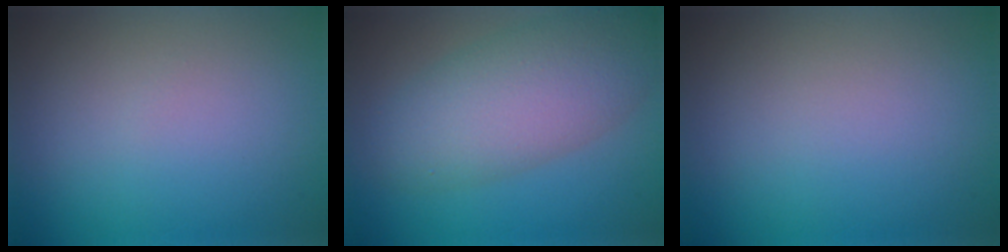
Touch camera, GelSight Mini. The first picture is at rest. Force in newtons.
{"total": 6.8, "press": 6.8, "slide": 0.3}
{"total": 0.0}